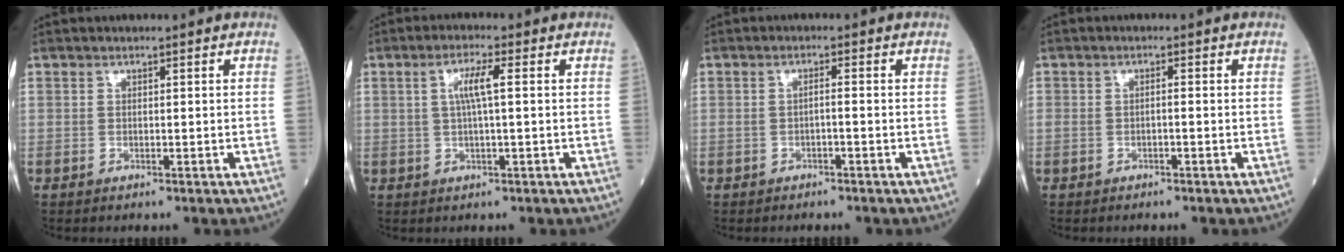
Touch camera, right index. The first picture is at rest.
{"total": 4.0, "force": [0.7, 0.1, 3.9], "torque": [-0.076, 0.006, 0.013]}
{"total": 1.4, "force": [-0.5, 0.1, 1.3], "torque": [-0.024, 0.005, -0.009]}
{"total": 1.1, "force": [-0.4, 0.3, 1.0], "torque": [-0.020, 0.009, -0.006]}